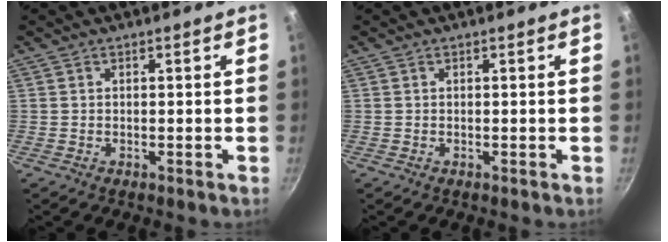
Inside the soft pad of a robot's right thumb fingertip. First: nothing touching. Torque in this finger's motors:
{"motor_torque": [0.00, 0.00, -0.23, 0.00, 0.00]}